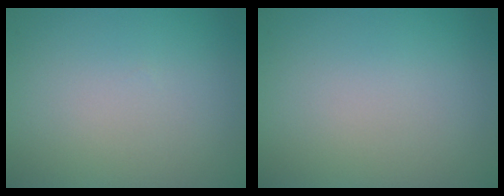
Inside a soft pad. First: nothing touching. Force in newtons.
{"total": 0.0}